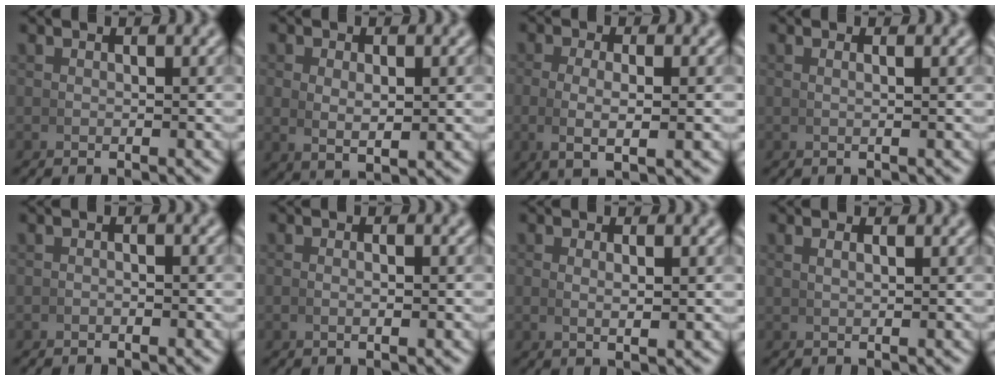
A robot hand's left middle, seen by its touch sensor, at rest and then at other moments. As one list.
[{"total": 2.8, "force": [0.4, 1.3, 2.4], "torque": [-0.051, -0.016, 0.021]}, {"total": 4.0, "force": [-0.1, 1.2, 3.8], "torque": [-0.080, -0.007, 0.006]}, {"total": 0.7, "force": [0.2, -0.2, 0.6], "torque": [-0.012, 0.000, 0.004]}, {"total": 0.6, "force": [-0.6, 0.1, 0.2], "torque": [-0.001, 0.004, -0.014]}, {"total": 1.1, "force": [-0.4, 0.2, 1.0], "torque": [-0.020, 0.000, -0.005]}, {"total": 1.6, "force": [0.3, 0.2, 1.5], "torque": [-0.030, -0.006, 0.011]}, {"total": 0.7, "force": [0.3, -0.2, 0.5], "torque": [-0.008, 0.002, 0.008]}]